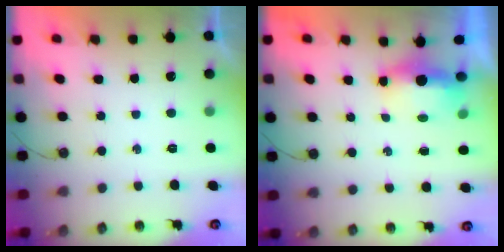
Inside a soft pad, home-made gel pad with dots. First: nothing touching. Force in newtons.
{"total": 4.9, "press": 4.8, "slide": 1.0}